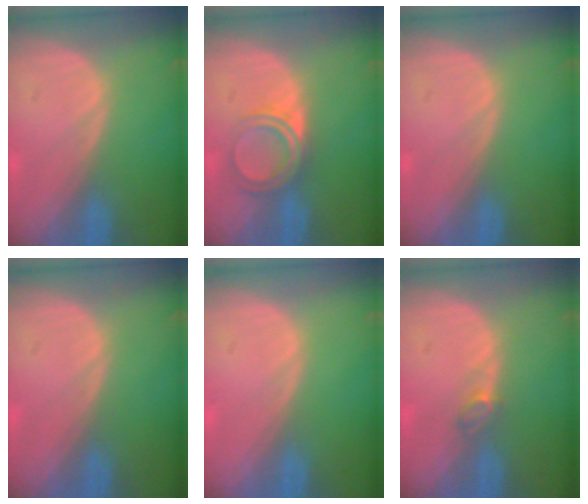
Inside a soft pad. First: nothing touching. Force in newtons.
{"total": 4.7, "press": 4.2, "slide": 2.1}
{"total": 0.0}
{"total": 0.0}
{"total": 0.0}
{"total": 1.7, "press": 1.7, "slide": 0.4}